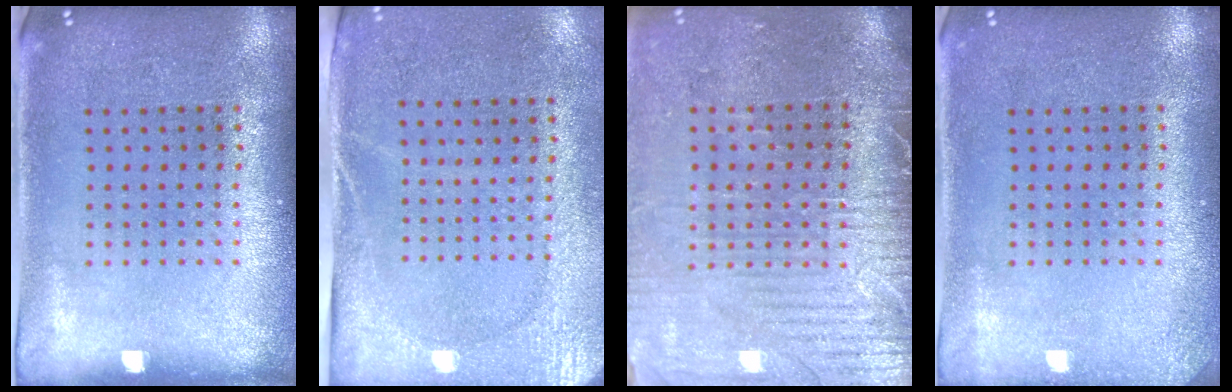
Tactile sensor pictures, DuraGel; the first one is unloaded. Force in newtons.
{"total": 2.8, "press": 2.3, "slide": 1.6}
{"total": 3.6, "press": 3.4, "slide": 1.4}
{"total": 1.2, "press": 1.2, "slide": 0.1}